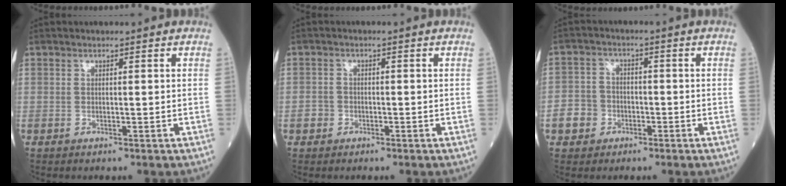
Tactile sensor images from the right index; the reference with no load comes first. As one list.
[{"total": 1.8, "force": [-0.9, 1.6, 0.3], "torque": [-0.004, 0.008, -0.018]}, {"total": 4.6, "force": [-2.0, 4.0, 1.1], "torque": [-0.021, 0.016, -0.036]}]